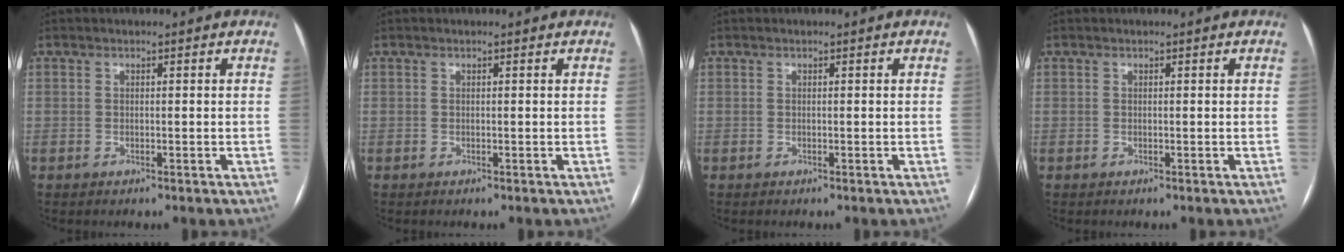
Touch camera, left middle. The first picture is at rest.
{"total": 0.0}
{"total": 0.0}
{"total": 0.0}